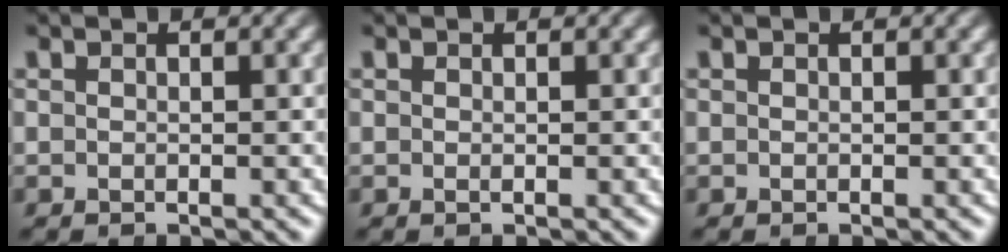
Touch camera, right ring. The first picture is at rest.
{"total": 0.0}
{"total": 0.0}